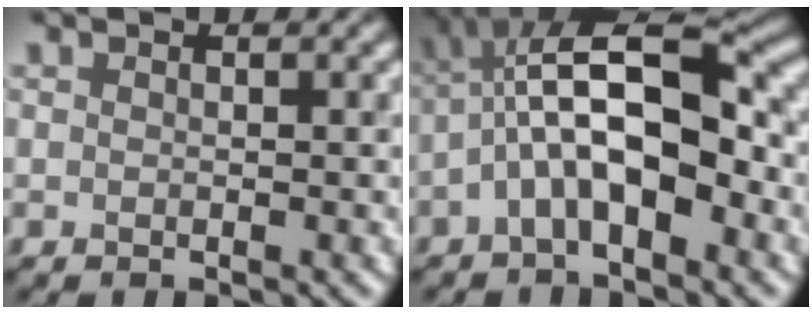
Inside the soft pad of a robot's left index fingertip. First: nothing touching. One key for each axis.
{"total": 10.5, "fx": -1.3, "fy": 4.1, "fz": 9.5, "tx": -0.166, "ty": 0.029, "tz": -0.030}